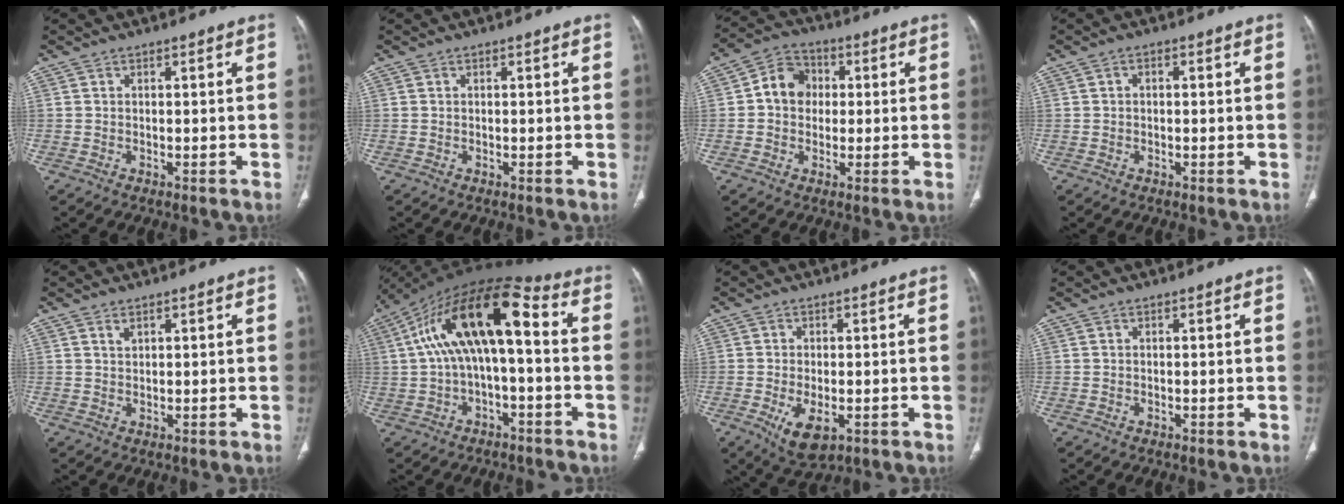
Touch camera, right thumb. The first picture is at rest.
{"total": 0.0}
{"total": 7.8, "force": [0.6, 6.6, 4.0], "torque": [-0.044, 0.018, 0.000]}
{"total": 0.9, "force": [0.1, 0.7, 0.6], "torque": [-0.006, 0.004, -0.002]}
{"total": 1.4, "force": [0.9, 0.7, 0.7], "torque": [-0.011, -0.003, 0.020]}
{"total": 16.6, "force": [1.0, 6.8, 15.1], "torque": [-0.268, 0.059, 0.013]}
{"total": 6.6, "force": [-2.2, 3.4, 5.3], "torque": [-0.093, -0.007, -0.025]}
{"total": 0.0}